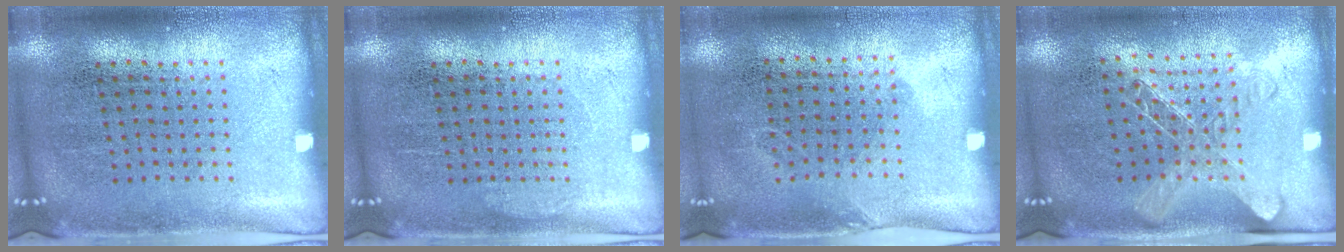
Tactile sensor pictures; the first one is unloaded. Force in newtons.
{"total": 0.6, "press": 0.5, "slide": 0.1}
{"total": 0.9, "press": 0.7, "slide": 0.6}
{"total": 1.4, "press": 1.3, "slide": 0.6}